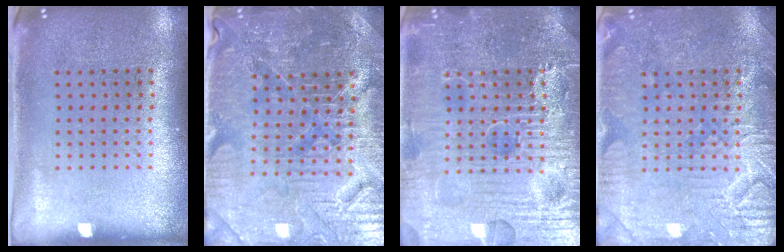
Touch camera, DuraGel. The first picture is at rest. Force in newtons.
{"total": 5.0, "press": 4.7, "slide": 1.7}
{"total": 7.6, "press": 7.6, "slide": 0.9}
{"total": 4.5, "press": 4.5, "slide": 0.6}